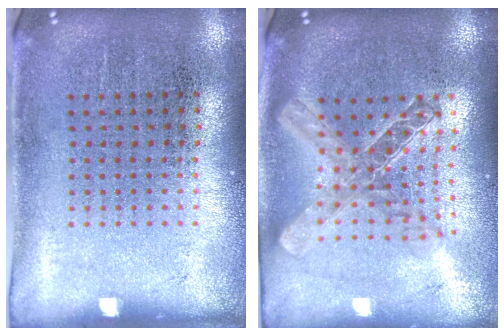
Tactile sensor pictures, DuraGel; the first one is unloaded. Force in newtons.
{"total": 2.0, "press": 1.7, "slide": 1.1}